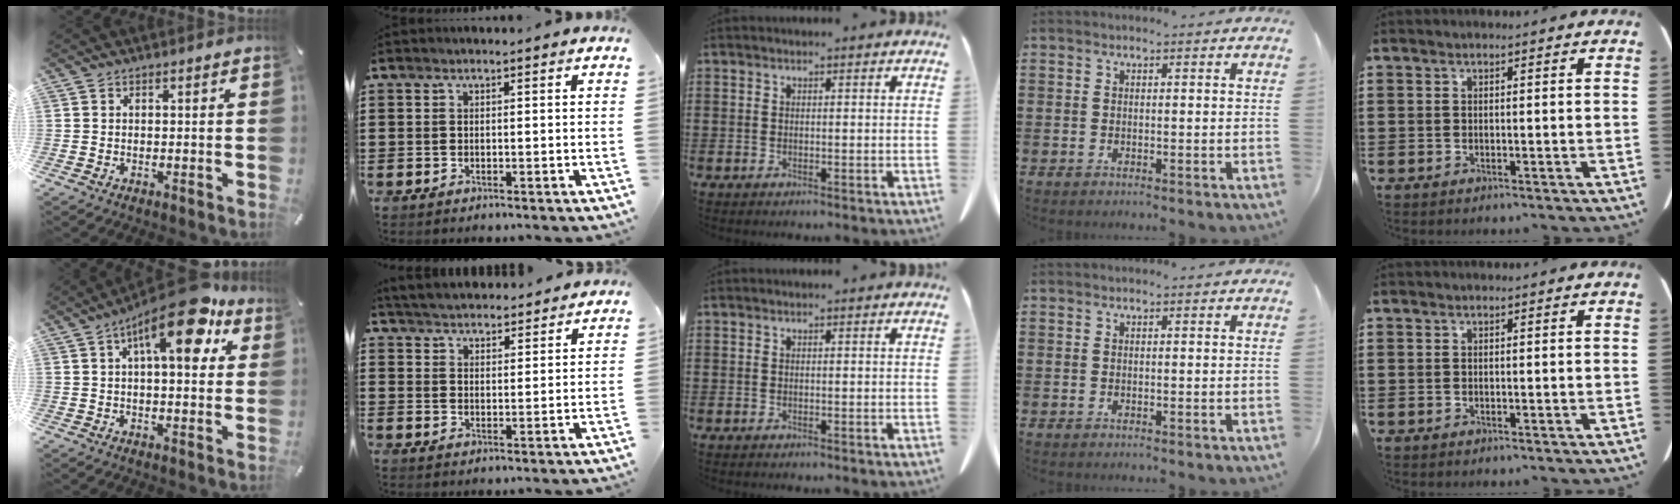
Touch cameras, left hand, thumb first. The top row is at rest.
{"thumb": {"total": 16.7, "force": [8.2, 5.9, 13.3], "torque": [-0.206, -0.034, 0.125]}, "index": {"total": 4.1, "force": [4.1, 0.3, 0.3], "torque": [-0.021, -0.018, 0.074]}}